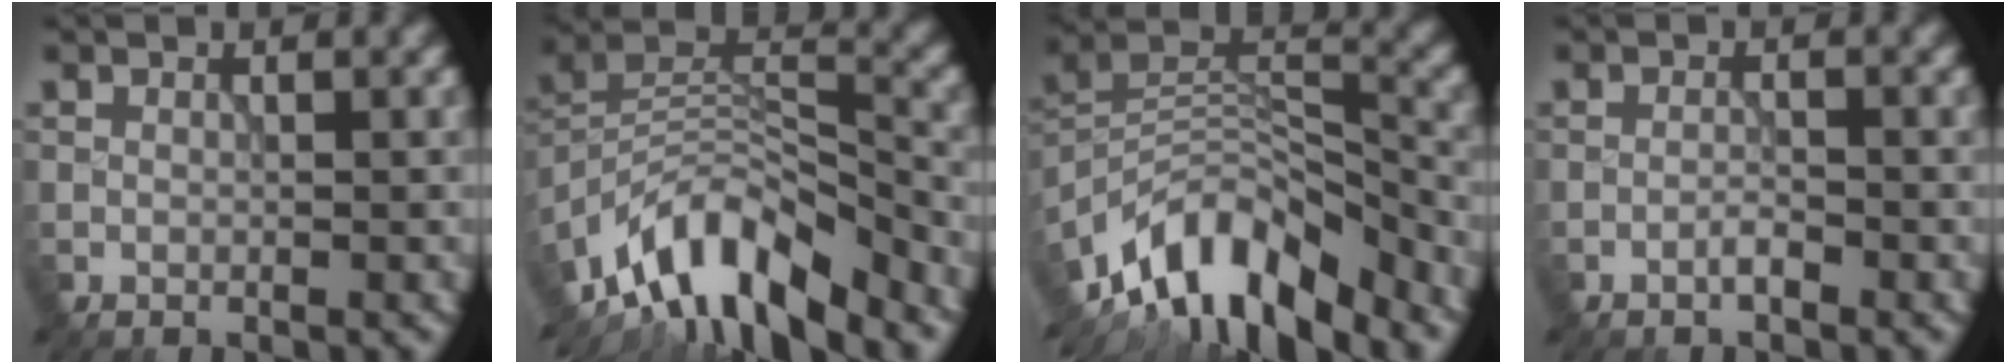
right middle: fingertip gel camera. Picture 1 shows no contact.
{"total": 10.3, "force": [-7.8, 3.4, 5.8], "torque": [-0.091, 0.004, -0.155]}
{"total": 11.6, "force": [-8.6, 4.4, 6.4], "torque": [-0.110, 0.014, -0.169]}
{"total": 1.1, "force": [-0.7, 0.1, 0.8], "torque": [-0.014, 0.003, -0.015]}